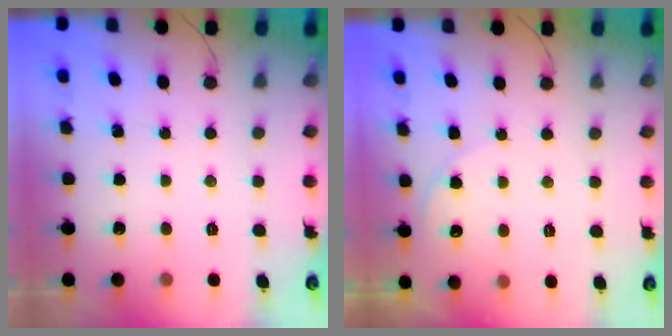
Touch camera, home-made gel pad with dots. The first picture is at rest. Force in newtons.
{"total": 5.6, "press": 5.6, "slide": 0.2}